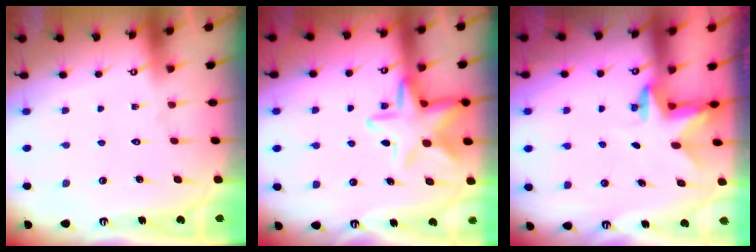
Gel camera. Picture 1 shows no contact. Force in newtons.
{"total": 12.6, "press": 12.5, "slide": 1.0}
{"total": 2.6, "press": 2.6, "slide": 0.5}